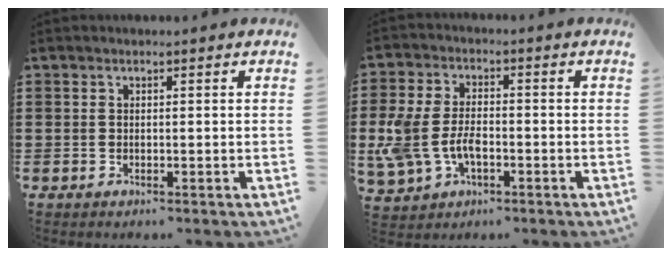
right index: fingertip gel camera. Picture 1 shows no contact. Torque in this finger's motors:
{"motor_torque": [0.42, 0.26, 0.21, 0.21]}